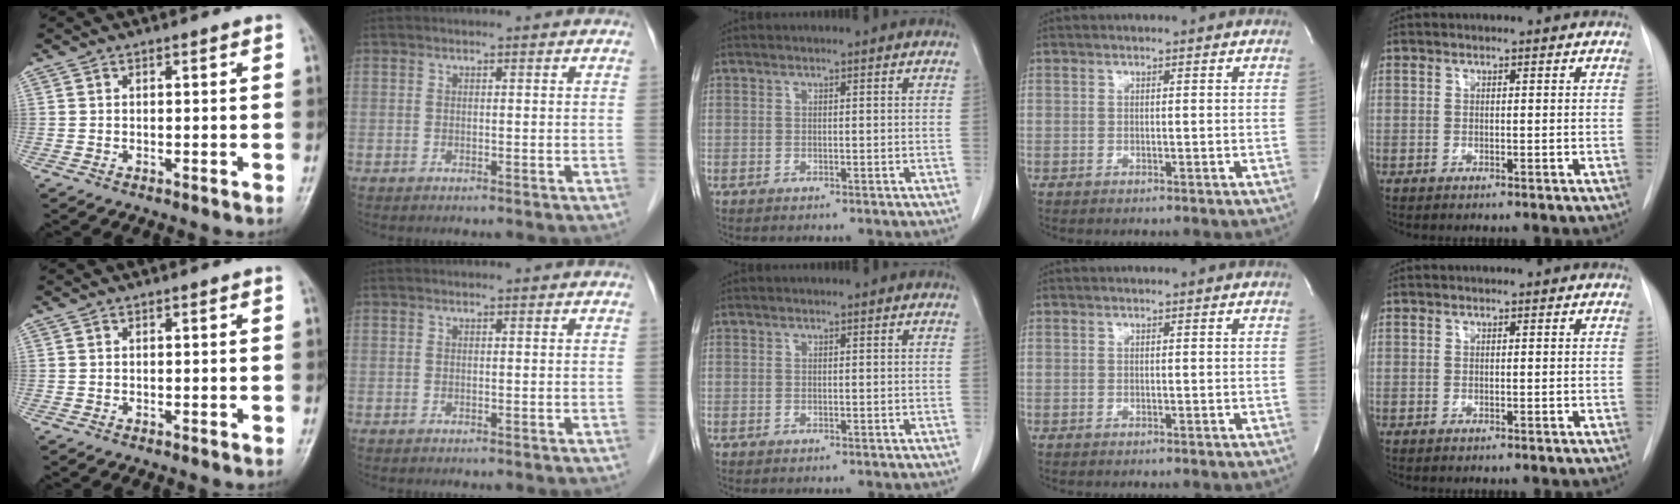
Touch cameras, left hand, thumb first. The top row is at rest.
{}